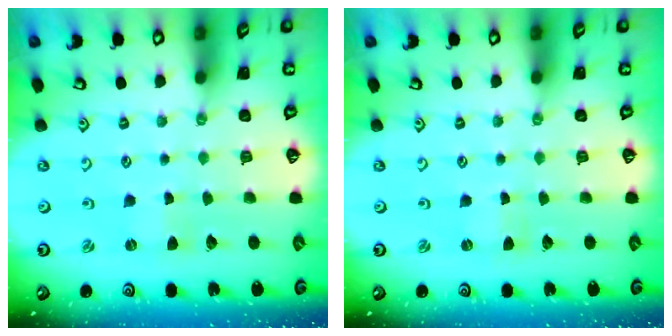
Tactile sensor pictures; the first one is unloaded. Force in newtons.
{"total": 0.0}